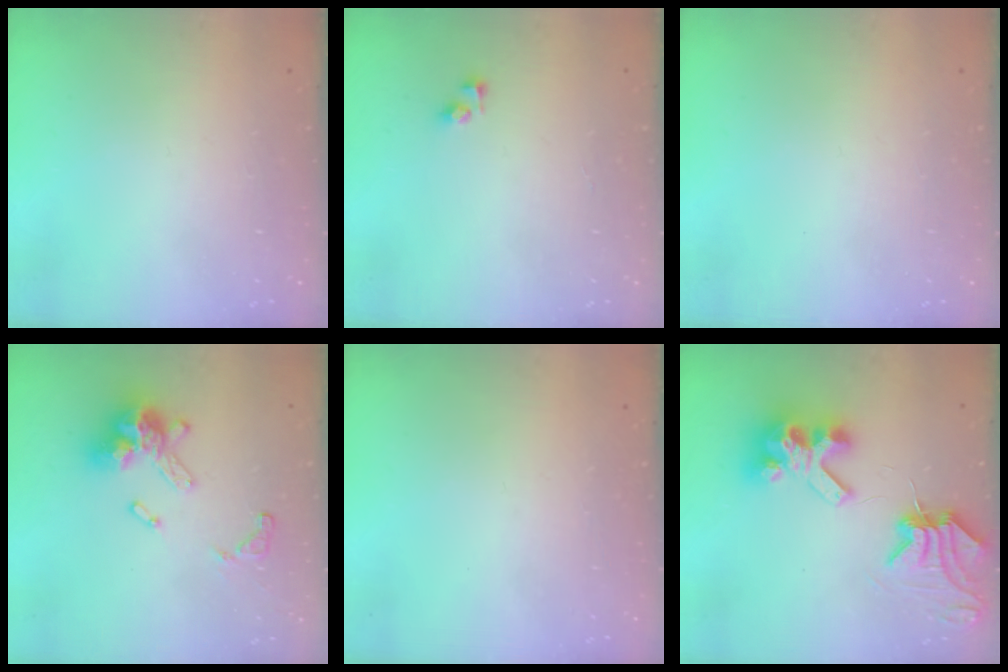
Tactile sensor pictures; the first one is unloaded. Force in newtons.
{"total": 4.0, "press": 4.0, "slide": 0.4}
{"total": 0.0}
{"total": 13.8, "press": 13.8, "slide": 1.0}
{"total": 0.0}
{"total": 9.8, "press": 9.7, "slide": 1.2}